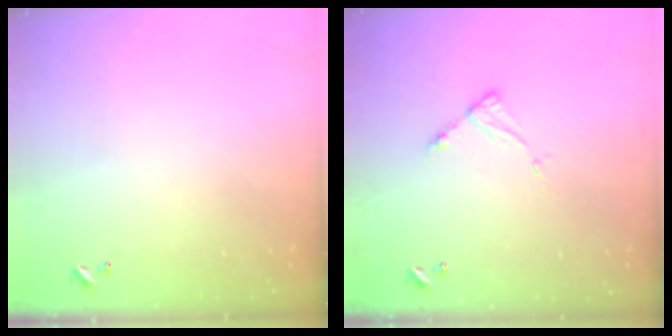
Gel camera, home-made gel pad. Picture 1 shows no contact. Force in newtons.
{"total": 6.4, "press": 6.4, "slide": 0.6}